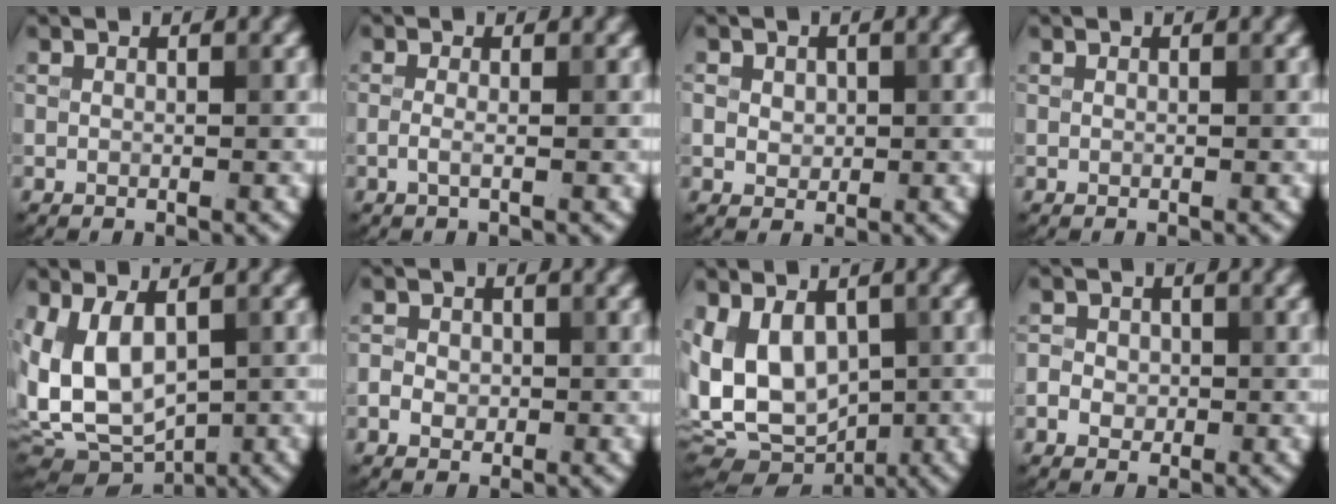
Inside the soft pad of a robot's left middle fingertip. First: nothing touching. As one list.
[{"total": 1.1, "force": [-0.3, 0.3, 1.0], "torque": [-0.022, -0.005, -0.008]}, {"total": 1.7, "force": [0.3, 1.5, 0.8], "torque": [-0.010, -0.002, 0.006]}, {"total": 0.0}, {"total": 7.9, "force": [-0.3, 4.3, 6.7], "torque": [-0.135, -0.011, 0.001]}, {"total": 1.9, "force": [-0.5, 1.6, 0.9], "torque": [-0.014, -0.001, -0.011]}, {"total": 10.0, "force": [-0.3, 6.7, 7.4], "torque": [-0.143, -0.011, -0.001]}, {"total": 2.2, "force": [-0.4, 1.9, 0.8], "torque": [-0.005, 0.001, -0.012]}]